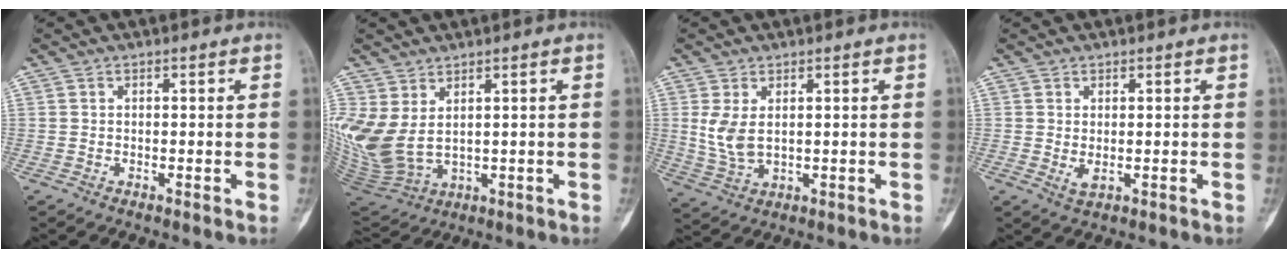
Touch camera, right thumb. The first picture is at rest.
{"total": 11.3, "force": [2.7, 6.8, 8.6], "torque": [-0.193, -0.021, 0.079]}
{"total": 5.7, "force": [1.3, 3.2, 4.6], "torque": [-0.096, -0.007, 0.038]}
{"total": 1.8, "force": [0.0, 1.0, 1.5], "torque": [-0.026, -0.005, 0.007]}